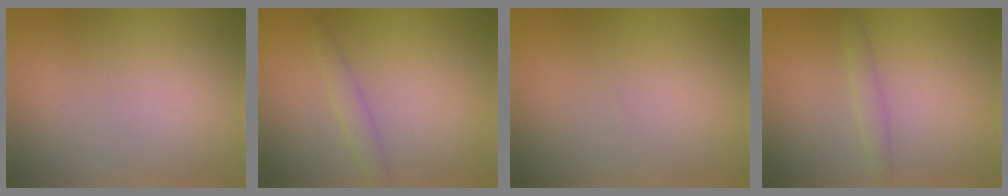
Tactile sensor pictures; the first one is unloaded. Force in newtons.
{"total": 1.4, "press": 1.4, "slide": 0.0}
{"total": 0.0}
{"total": 1.2, "press": 1.2, "slide": 0.1}